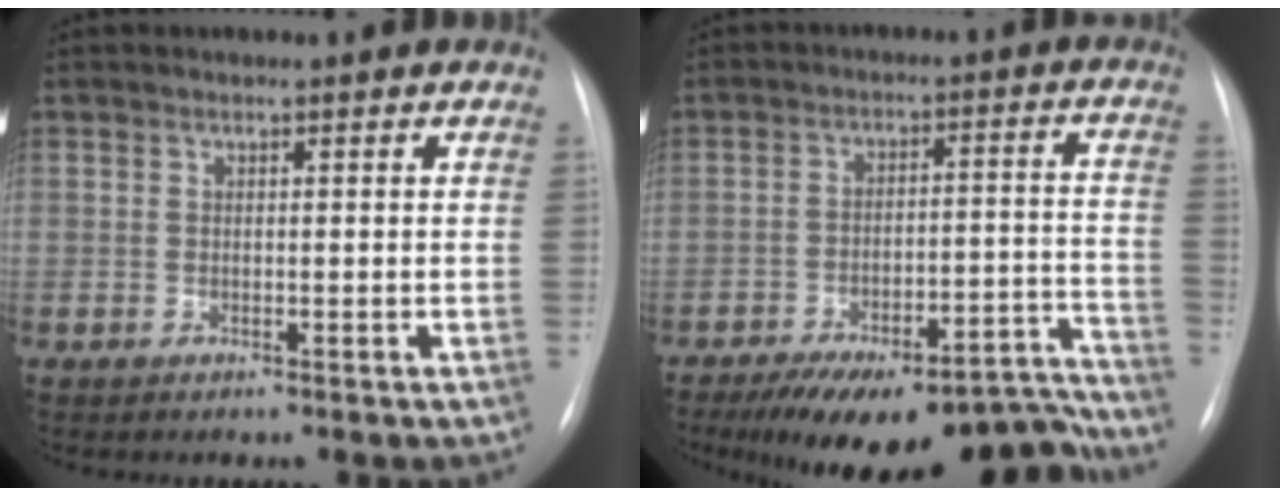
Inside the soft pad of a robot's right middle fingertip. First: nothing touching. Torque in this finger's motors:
{"motor_torque": [1.07, -1.06, 0.57, 0.21]}